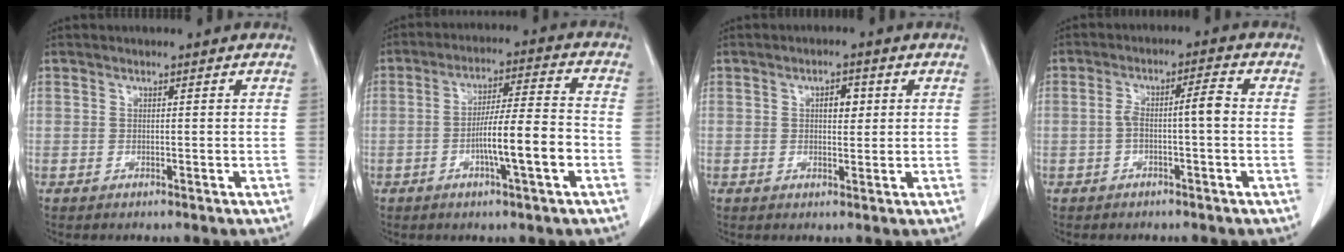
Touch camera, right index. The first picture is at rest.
{"total": 9.6, "force": [-3.1, 0.4, 9.1], "torque": [-0.154, 0.008, -0.053]}
{"total": 2.8, "force": [0.7, 1.3, 2.4], "torque": [-0.036, 0.003, 0.009]}
{"total": 4.7, "force": [-0.7, 0.7, 4.6], "torque": [-0.084, 0.024, -0.007]}